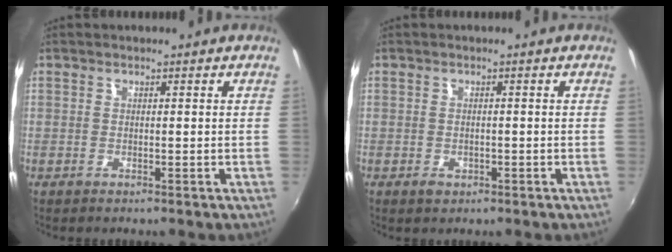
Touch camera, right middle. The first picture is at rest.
{"total": 1.9, "force": [-0.9, 1.4, 0.9], "torque": [-0.015, -0.004, -0.013]}